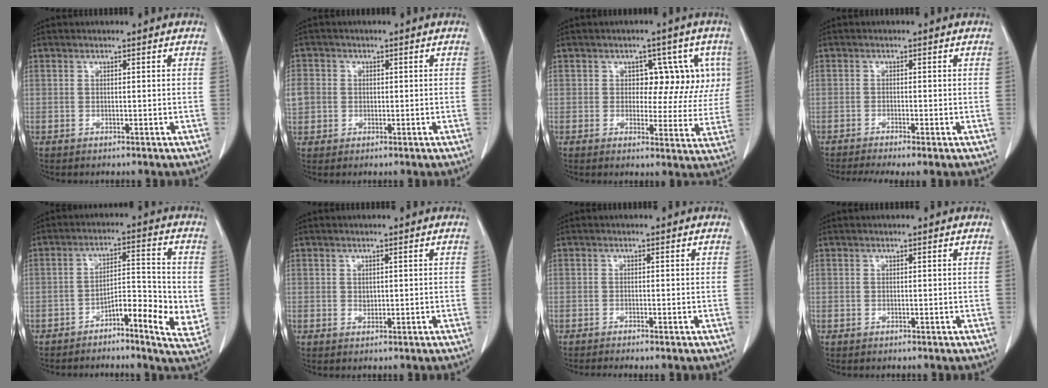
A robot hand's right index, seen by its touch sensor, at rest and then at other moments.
{"total": 6.2, "force": [0.2, 5.8, 2.2], "torque": [-0.074, 0.017, 0.010]}
{"total": 7.7, "force": [1.9, 5.1, 5.5], "torque": [-0.046, 0.019, 0.024]}
{"total": 5.3, "force": [-3.9, 0.4, 3.5], "torque": [-0.055, -0.010, -0.064]}
{"total": 8.9, "force": [-3.0, 1.8, 8.1], "torque": [-0.117, 0.007, -0.049]}
{"total": 0.8, "force": [0.2, 0.6, 0.4], "torque": [-0.007, 0.000, 0.004]}
{"total": 1.9, "force": [-1.6, -0.2, 1.1], "torque": [-0.018, -0.002, -0.025]}
{"total": 0.0}